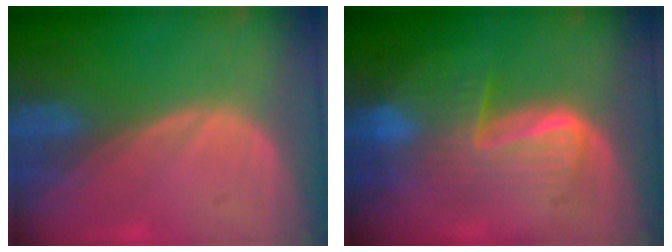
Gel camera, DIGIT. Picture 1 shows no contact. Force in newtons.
{"total": 7.2, "press": 7.2, "slide": 0.2}